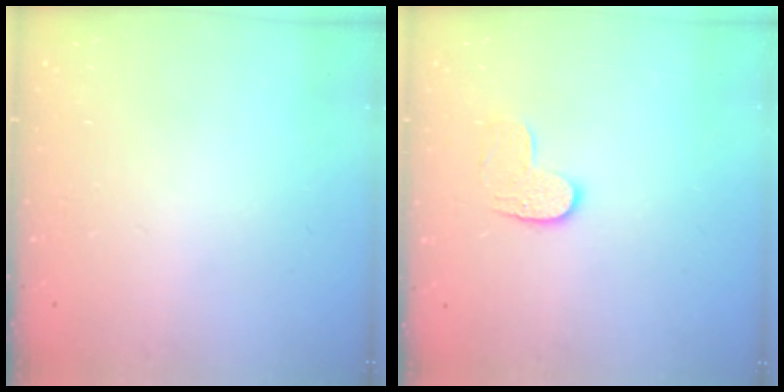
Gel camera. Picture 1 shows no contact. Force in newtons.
{"total": 6.2, "press": 6.2, "slide": 0.3}